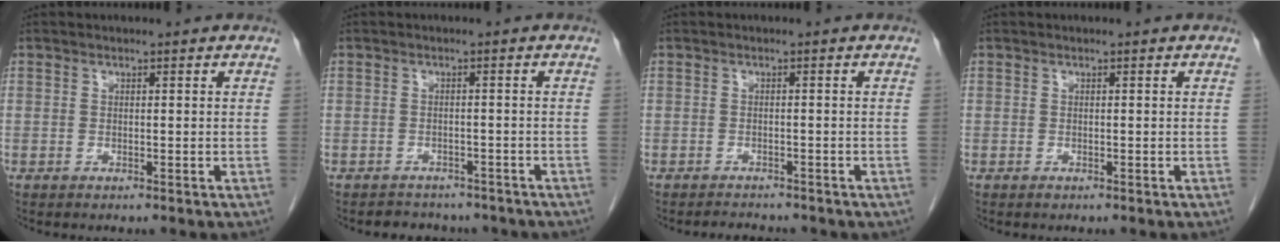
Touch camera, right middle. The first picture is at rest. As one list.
[{"total": 6.3, "force": [-5.5, 2.9, 1.1], "torque": [-0.010, 0.008, -0.058]}, {"total": 3.6, "force": [-3.2, 1.4, 1.0], "torque": [-0.019, -0.001, -0.037]}, {"total": 0.0}]